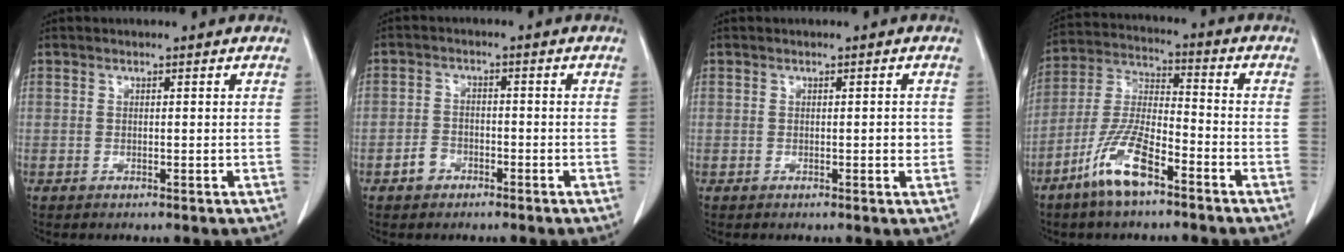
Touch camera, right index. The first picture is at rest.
{"total": 2.8, "force": [-1.7, 2.1, 0.9], "torque": [-0.015, 0.008, -0.030]}
{"total": 1.2, "force": [-0.1, 0.4, 1.1], "torque": [-0.014, 0.001, -0.001]}
{"total": 10.7, "force": [-6.6, 2.6, 8.1], "torque": [-0.174, -0.007, -0.130]}